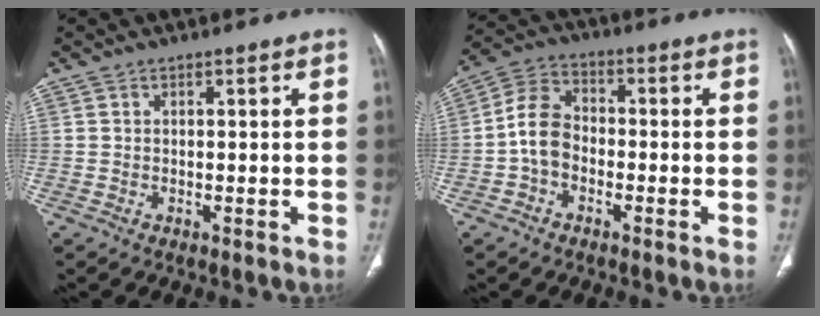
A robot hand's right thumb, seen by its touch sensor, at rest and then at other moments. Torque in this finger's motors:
{"motor_torque": [0.99, 0.89, 0.52, -0.84, 0.22]}